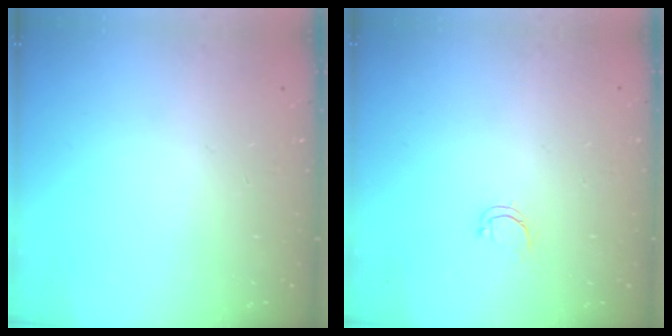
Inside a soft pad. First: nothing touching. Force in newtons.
{"total": 3.5, "press": 3.5, "slide": 0.5}